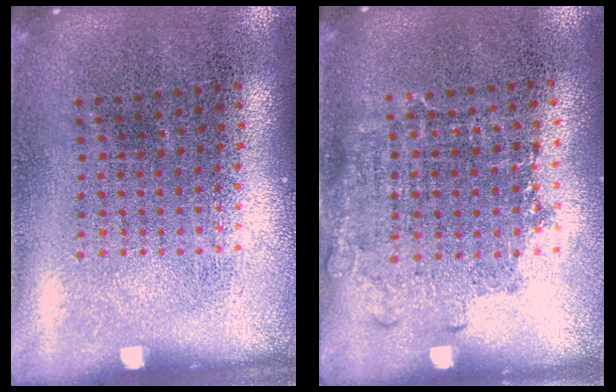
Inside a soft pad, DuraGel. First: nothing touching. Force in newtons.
{"total": 1.3, "press": 1.1, "slide": 0.8}